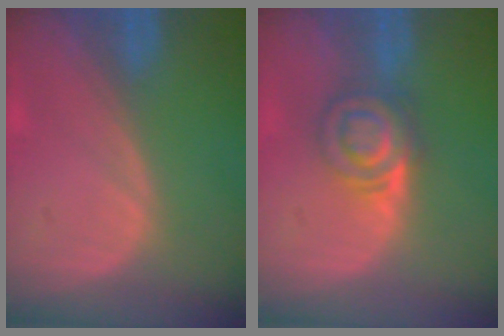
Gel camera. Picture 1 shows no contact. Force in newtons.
{"total": 6.2, "press": 5.5, "slide": 2.8}